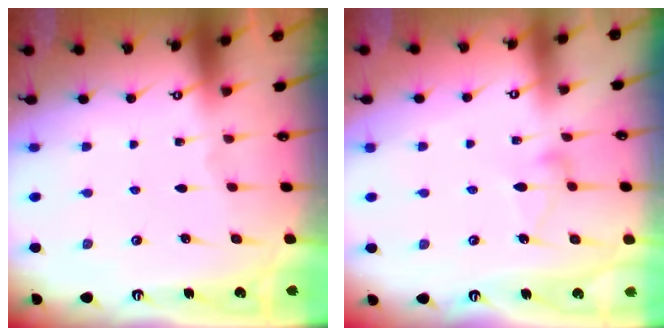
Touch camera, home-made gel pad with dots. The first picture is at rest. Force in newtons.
{"total": 6.0, "press": 6.0, "slide": 0.3}